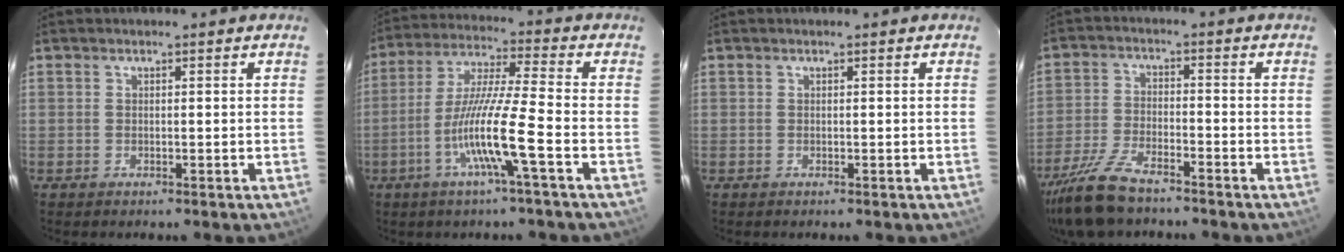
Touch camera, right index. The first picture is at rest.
{"total": 11.6, "force": [-4.2, -0.9, 10.8], "torque": [-0.213, -0.005, -0.084]}
{"total": 0.0}
{"total": 9.1, "force": [-7.4, 2.1, 4.9], "torque": [-0.105, -0.022, -0.137]}